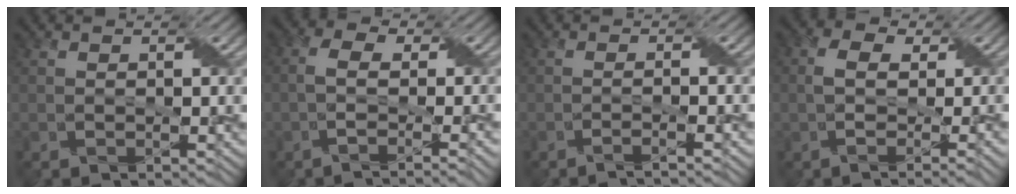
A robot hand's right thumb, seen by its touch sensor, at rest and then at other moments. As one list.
[{"total": 4.4, "force": [-1.3, 1.4, 4.0], "torque": [-0.061, 0.002, -0.035]}, {"total": 2.2, "force": [-1.4, 0.1, 1.7], "torque": [-0.020, 0.006, -0.042]}, {"total": 4.2, "force": [-0.5, 1.6, 3.9], "torque": [-0.067, 0.001, -0.014]}]